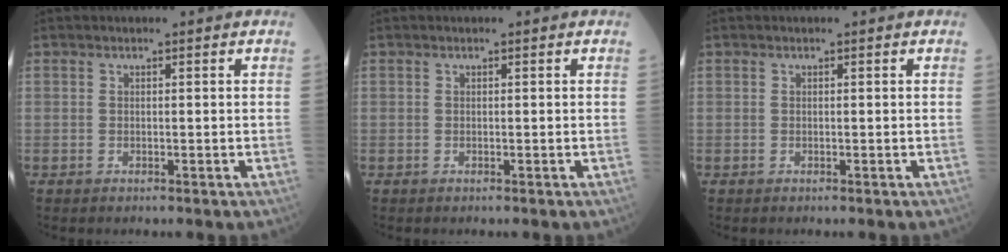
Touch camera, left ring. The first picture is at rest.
{"total": 0.0}
{"total": 0.0}